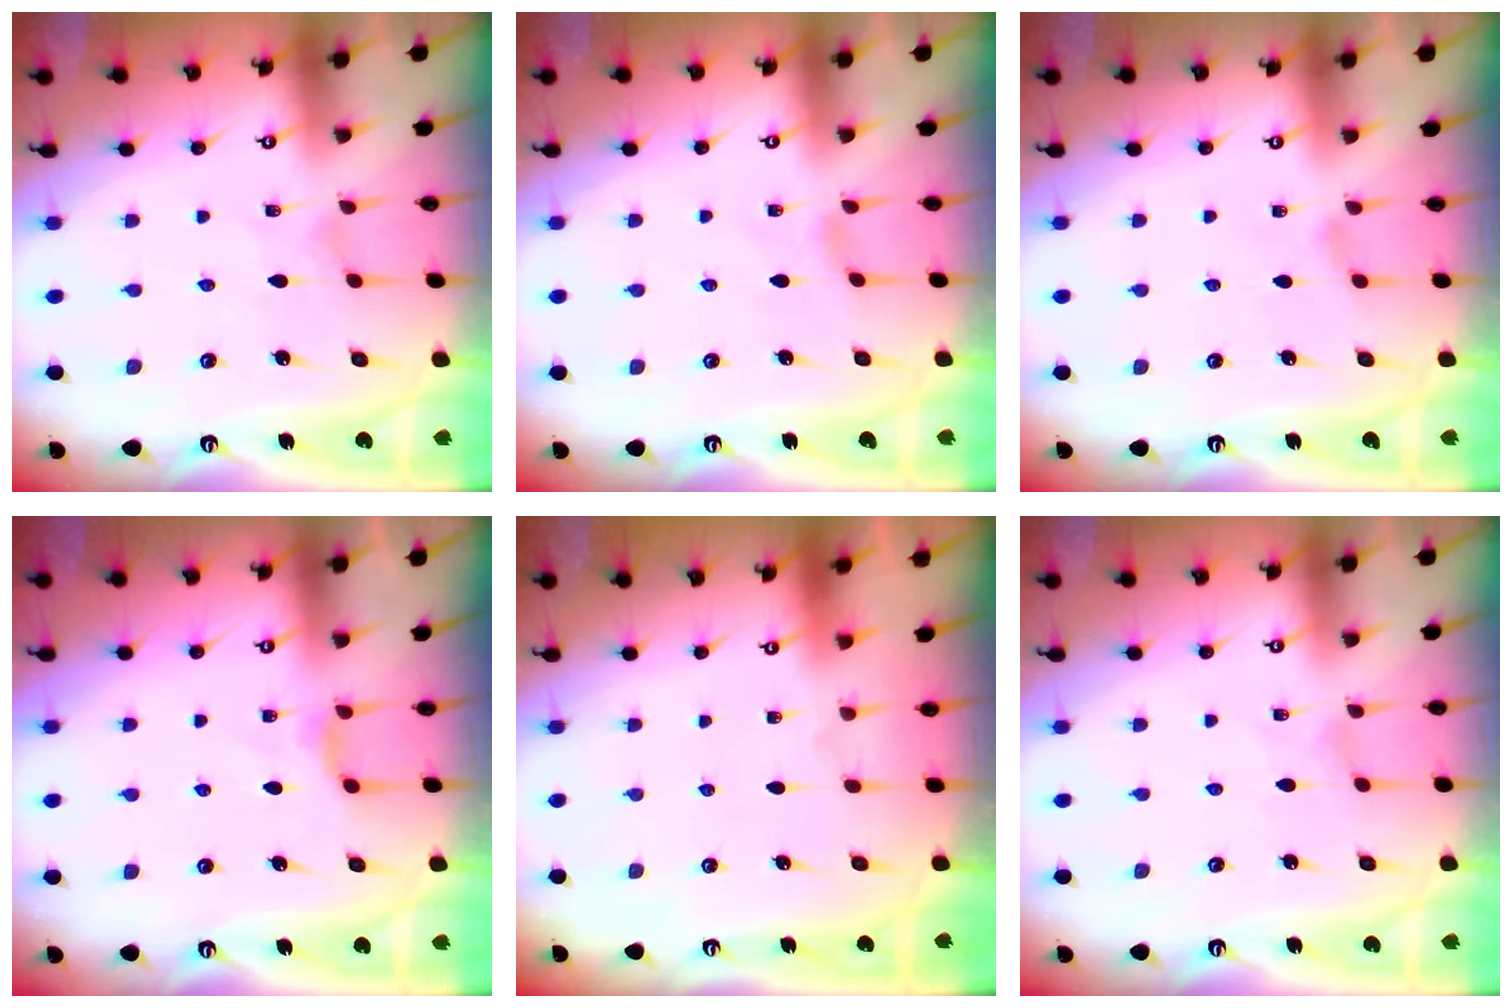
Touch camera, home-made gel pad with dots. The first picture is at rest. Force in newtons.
{"total": 0.0}
{"total": 1.8, "press": 1.8, "slide": 0.4}
{"total": 4.6, "press": 4.5, "slide": 0.7}
{"total": 0.0}
{"total": 0.0}